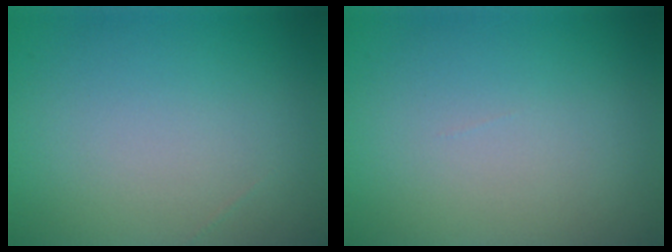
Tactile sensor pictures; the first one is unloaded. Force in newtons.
{"total": 0.0}